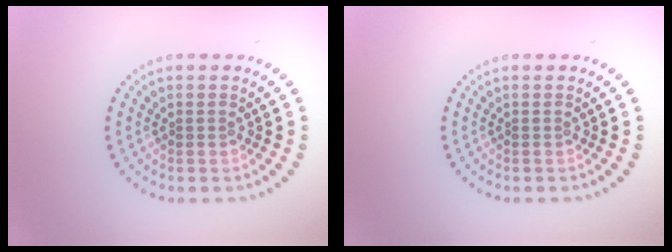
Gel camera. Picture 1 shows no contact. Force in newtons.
{"total": 0.0}